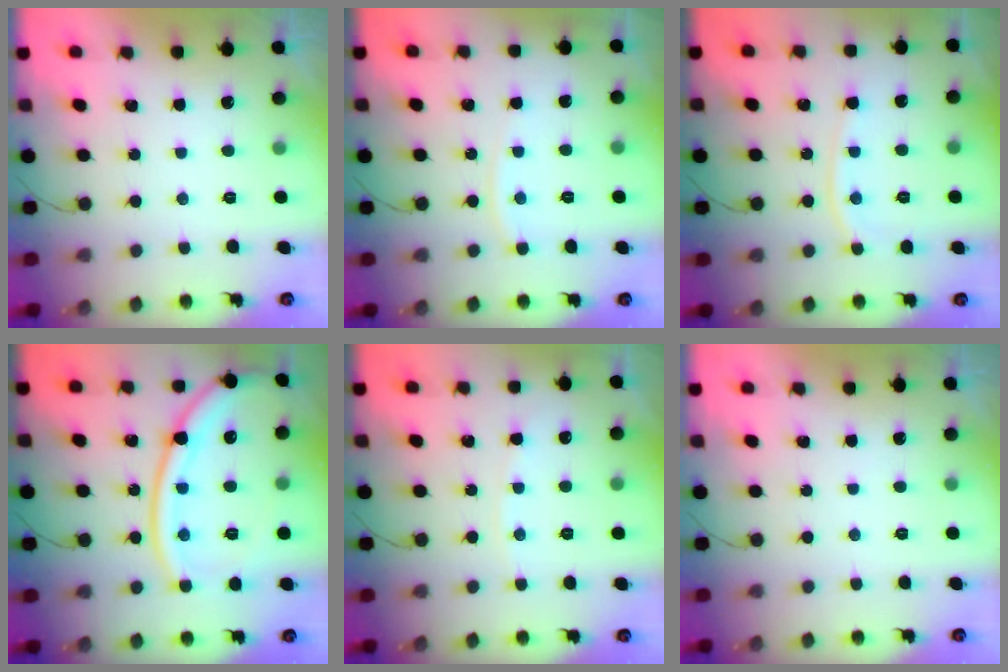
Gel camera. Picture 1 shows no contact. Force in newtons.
{"total": 4.3, "press": 4.3, "slide": 0.4}
{"total": 7.1, "press": 7.0, "slide": 1.0}
{"total": 18.4, "press": 18.3, "slide": 1.9}
{"total": 4.1, "press": 4.0, "slide": 0.6}
{"total": 0.0}